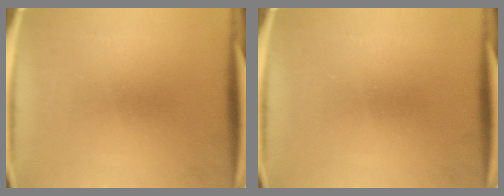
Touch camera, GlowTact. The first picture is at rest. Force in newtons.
{"total": 0.0}